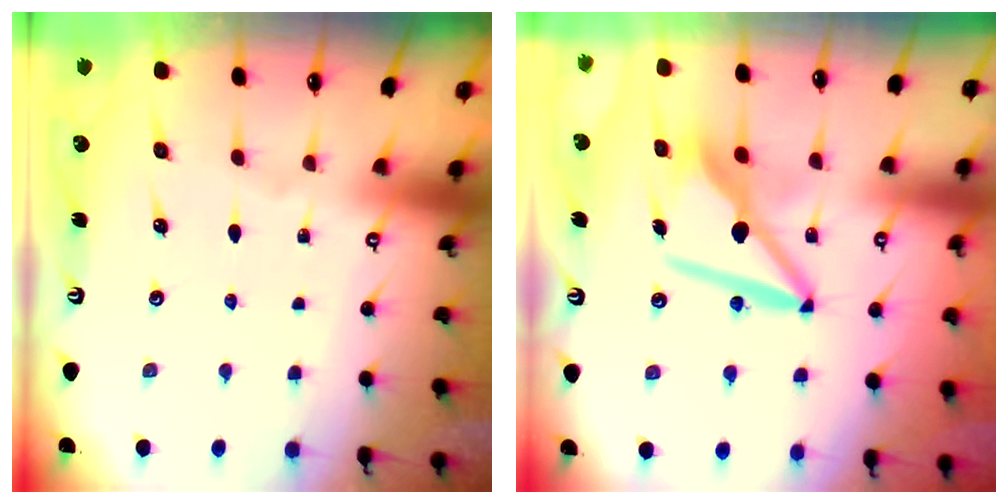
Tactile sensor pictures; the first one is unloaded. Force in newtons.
{"total": 10.6, "press": 10.5, "slide": 1.4}